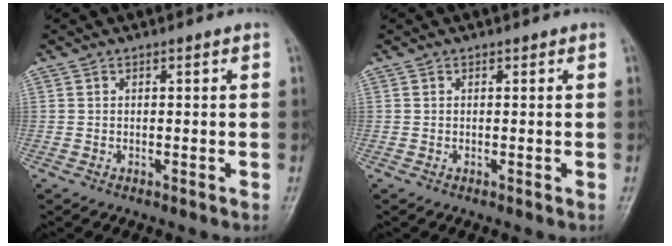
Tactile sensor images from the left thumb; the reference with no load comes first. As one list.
[{"total": 0.0}]